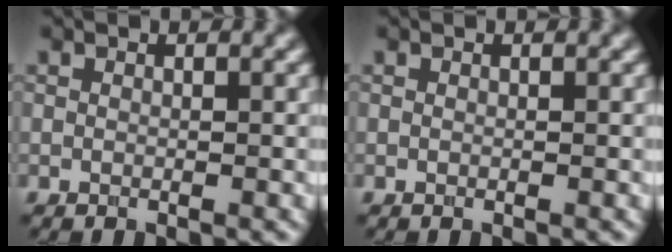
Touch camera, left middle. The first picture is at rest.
{"total": 0.0}